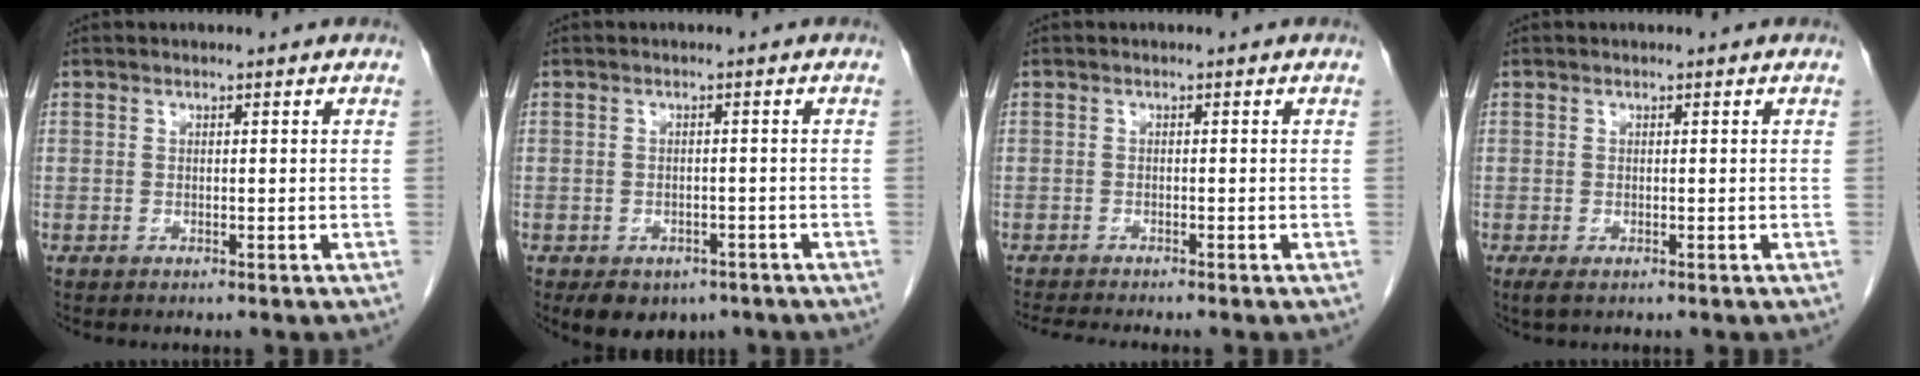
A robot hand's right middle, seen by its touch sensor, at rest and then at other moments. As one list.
[{"total": 6.3, "force": [-4.2, 4.0, 2.5], "torque": [-0.031, 0.004, -0.052]}, {"total": 3.8, "force": [-3.4, -0.5, 1.6], "torque": [-0.024, -0.013, -0.057]}, {"total": 1.3, "force": [-0.7, 0.5, 0.9], "torque": [-0.013, -0.004, -0.007]}]